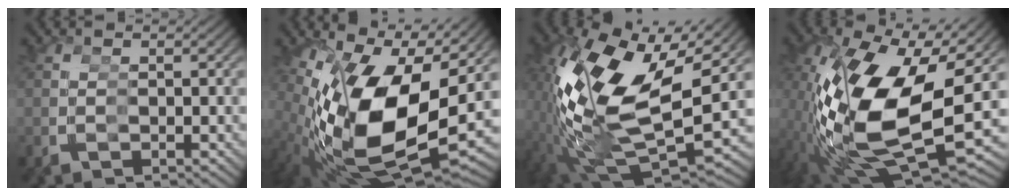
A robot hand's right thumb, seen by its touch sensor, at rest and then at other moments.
{"total": 18.6, "force": [-0.3, 11.6, 14.6], "torque": [-0.315, -0.065, 0.031]}
{"total": 18.5, "force": [-0.8, 11.7, 14.3], "torque": [-0.307, -0.050, 0.008]}
{"total": 20.7, "force": [-2.9, 12.4, 16.3], "torque": [-0.342, -0.065, -0.009]}